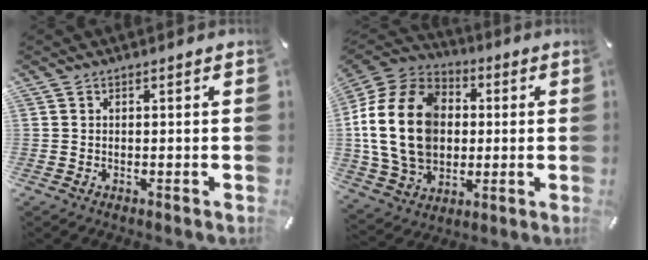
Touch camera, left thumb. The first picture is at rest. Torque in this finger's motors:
{"motor_torque": [2.50, 2.51, 1.84, 0.93, 0.32]}